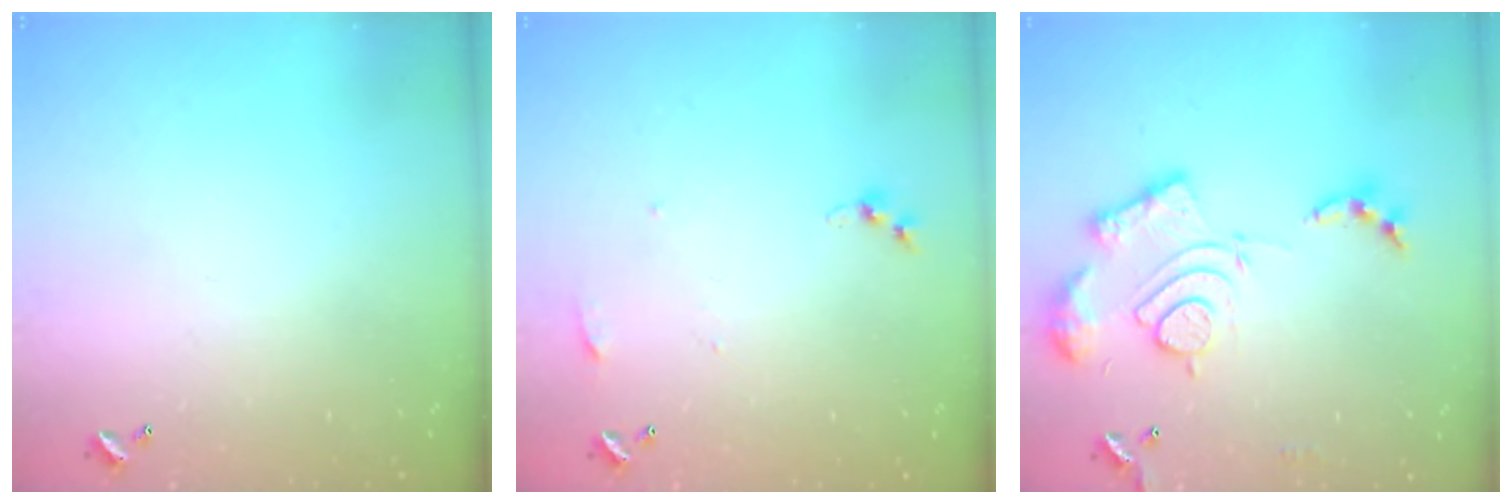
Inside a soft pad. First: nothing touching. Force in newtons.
{"total": 3.8, "press": 3.8, "slide": 0.5}
{"total": 17.4, "press": 17.3, "slide": 1.7}